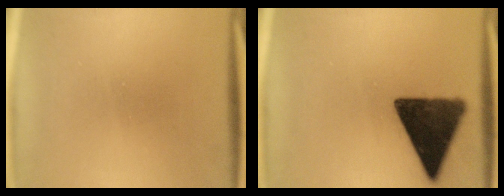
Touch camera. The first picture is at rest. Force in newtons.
{"total": 13.9}